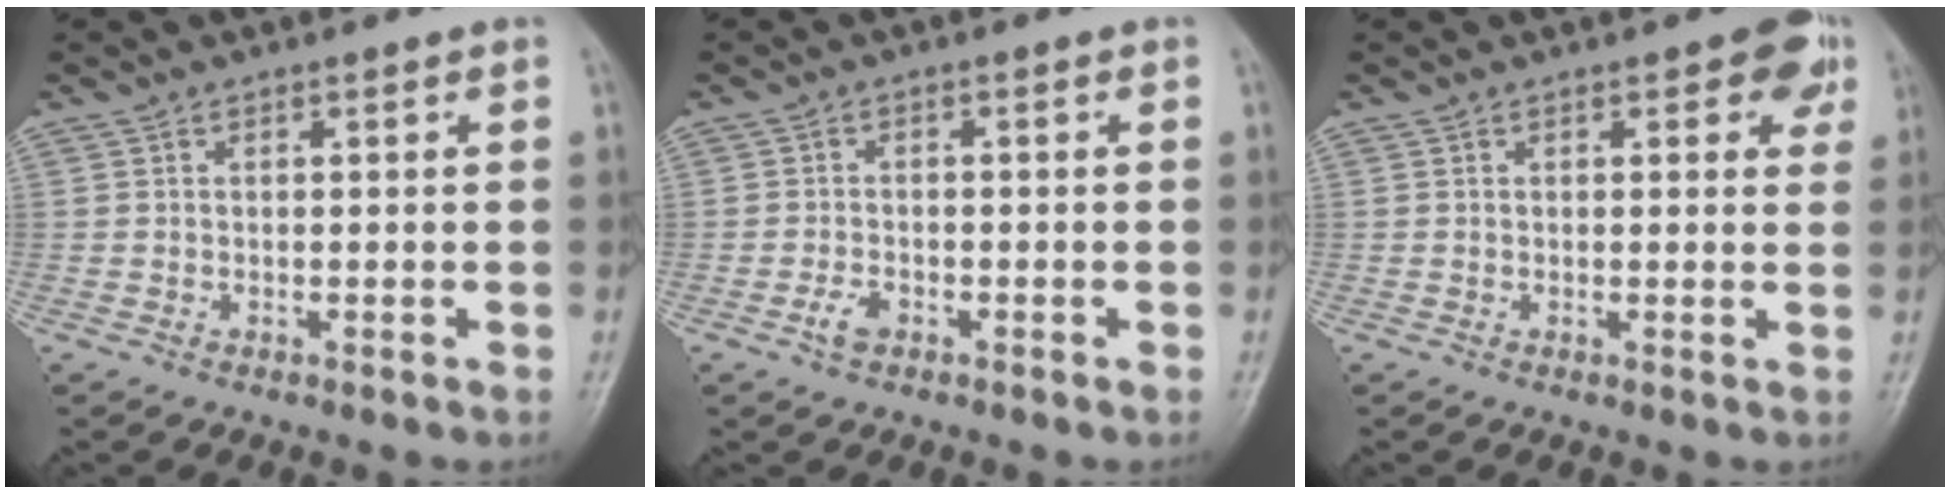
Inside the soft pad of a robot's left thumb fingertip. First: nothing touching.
{"total": 2.5, "force": [-1.4, 1.5, 1.5], "torque": [-0.029, 0.006, -0.026]}
{"total": 5.0, "force": [2.4, 2.4, 3.7], "torque": [-0.014, -0.005, 0.019]}